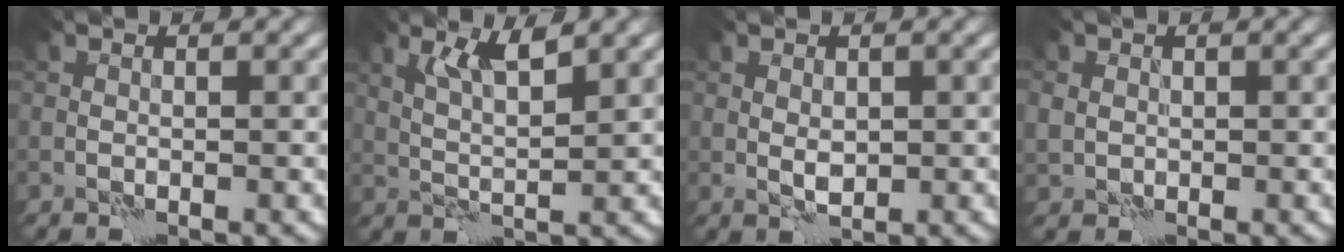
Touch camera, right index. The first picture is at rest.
{"total": 3.1, "force": [1.9, 0.3, 2.5], "torque": [-0.053, -0.003, 0.038]}
{"total": 1.3, "force": [0.1, 0.7, 1.1], "torque": [-0.023, 0.001, 0.005]}
{"total": 1.4, "force": [0.2, 1.4, 0.3], "torque": [-0.008, -0.001, 0.003]}